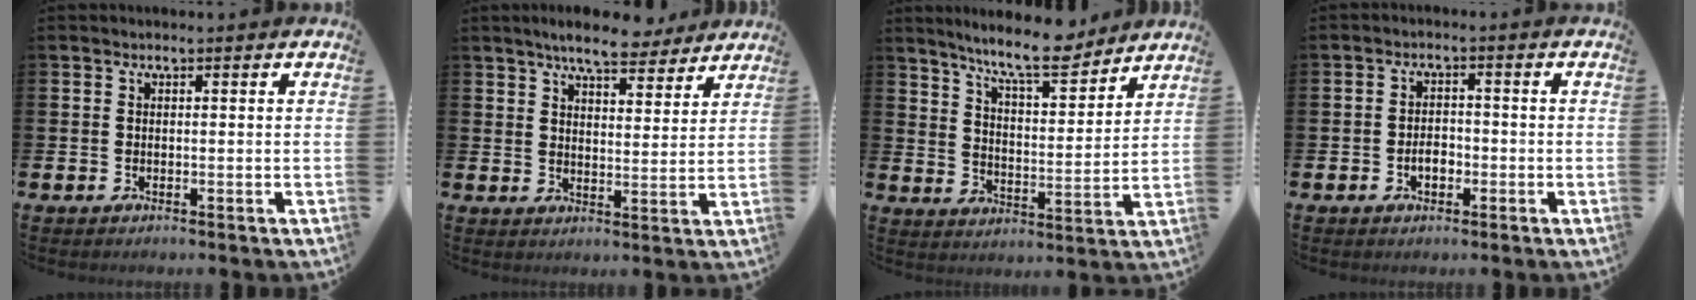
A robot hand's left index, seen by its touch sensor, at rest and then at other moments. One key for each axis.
{"total": 7.3, "fx": 6.7, "fy": 1.4, "fz": 2.4, "tx": -0.049, "ty": -0.030, "tz": 0.119}
{"total": 9.8, "fx": 8.8, "fy": 1.5, "fz": 4.0, "tx": -0.087, "ty": -0.052, "tz": 0.153}
{"total": 2.6, "fx": -0.9, "fy": 1.6, "fz": 1.9, "tx": -0.027, "ty": 0.001, "tz": -0.020}